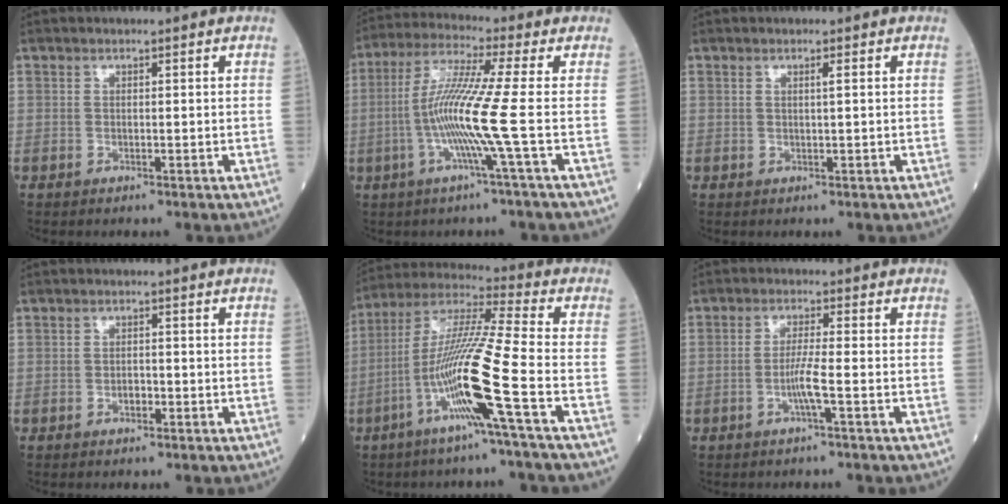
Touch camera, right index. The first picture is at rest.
{"total": 10.4, "force": [-2.1, -2.1, 9.9], "torque": [-0.203, -0.005, -0.048]}
{"total": 0.8, "force": [0.3, -0.1, 0.7], "torque": [-0.016, 0.000, 0.006]}
{"total": 1.4, "force": [-0.6, 0.7, 1.0], "torque": [-0.016, 0.004, -0.008]}
{"total": 14.9, "force": [-5.3, -1.8, 13.8], "torque": [-0.275, -0.008, -0.106]}
{"total": 3.3, "force": [-1.2, -0.7, 3.0], "torque": [-0.062, -0.001, -0.024]}